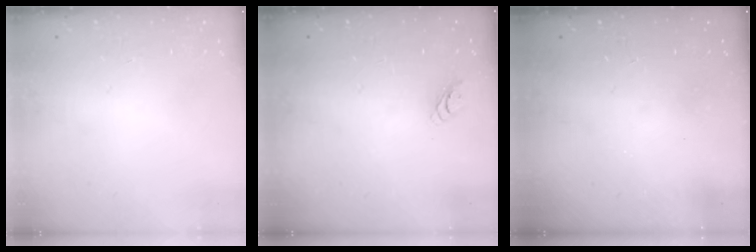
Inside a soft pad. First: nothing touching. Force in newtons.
{"total": 2.8, "press": 2.8, "slide": 0.3}
{"total": 0.0}